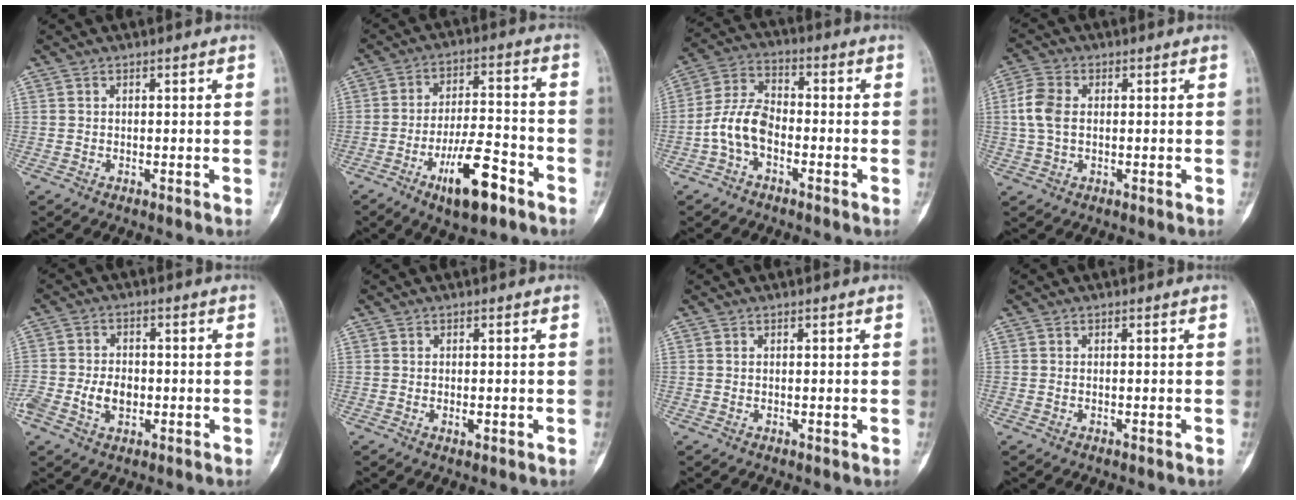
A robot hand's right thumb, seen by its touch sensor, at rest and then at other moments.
{"total": 12.5, "force": [-6.6, 4.4, 9.6], "torque": [-0.159, 0.038, -0.106]}
{"total": 8.5, "force": [-2.8, 5.0, 6.3], "torque": [-0.122, 0.033, -0.063]}
{"total": 6.3, "force": [0.4, 4.1, 4.8], "torque": [-0.109, 0.012, 0.004]}
{"total": 6.0, "force": [-1.4, 4.2, 4.1], "torque": [-0.073, 0.012, -0.021]}
{"total": 1.3, "force": [-0.2, 0.7, 1.1], "torque": [-0.019, -0.002, -0.004]}
{"total": 0.0}
{"total": 0.0}